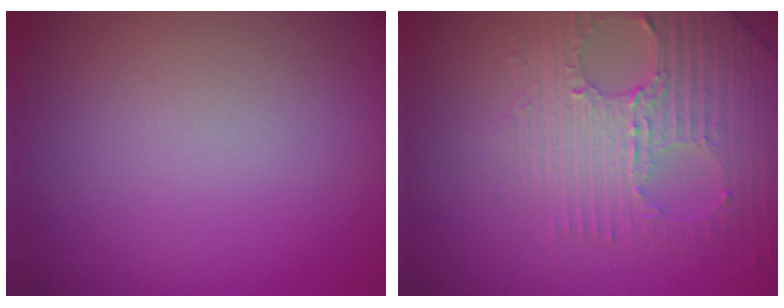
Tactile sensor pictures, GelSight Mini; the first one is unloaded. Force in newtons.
{"total": 7.1, "press": 4.6, "slide": 5.4}